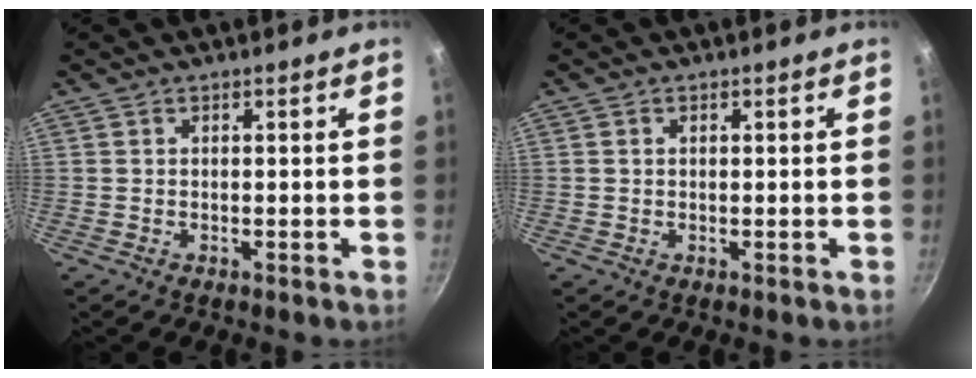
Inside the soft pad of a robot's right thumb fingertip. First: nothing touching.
{"total": 0.8, "force": [0.2, 0.6, 0.5], "torque": [-0.006, 0.004, 0.003]}